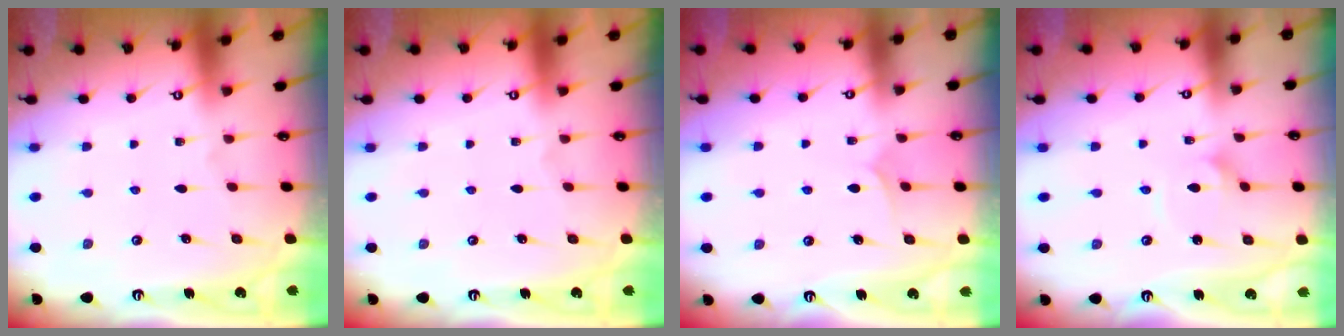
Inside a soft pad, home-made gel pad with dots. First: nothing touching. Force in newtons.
{"total": 0.0}
{"total": 4.0, "press": 4.0, "slide": 0.4}
{"total": 2.0, "press": 2.0, "slide": 0.1}